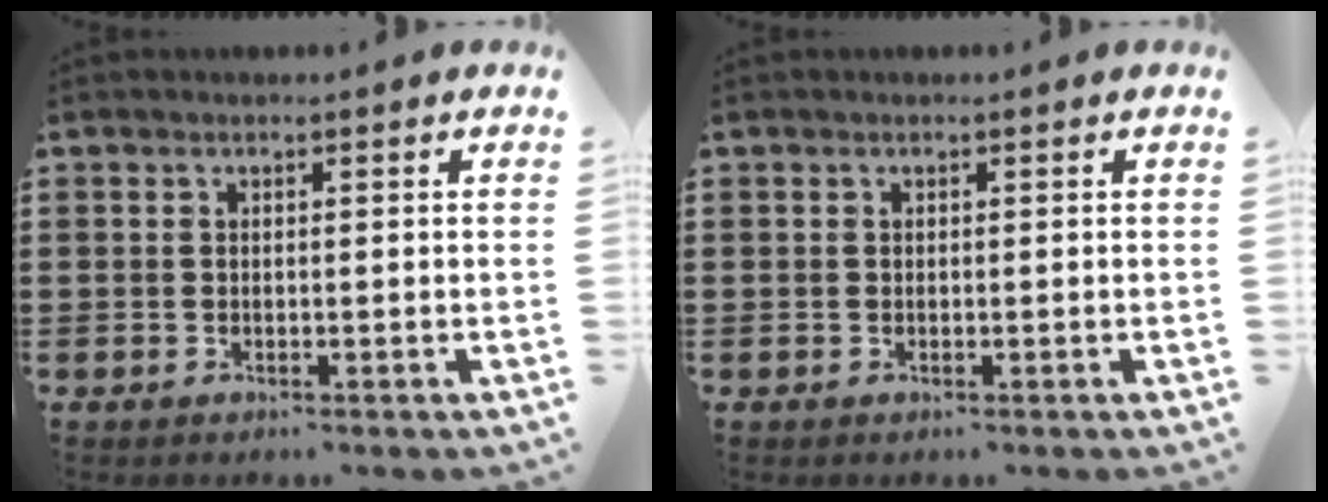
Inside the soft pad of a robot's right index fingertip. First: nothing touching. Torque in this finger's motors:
{"motor_torque": [0.01, 0.07, -0.01, 0.00]}